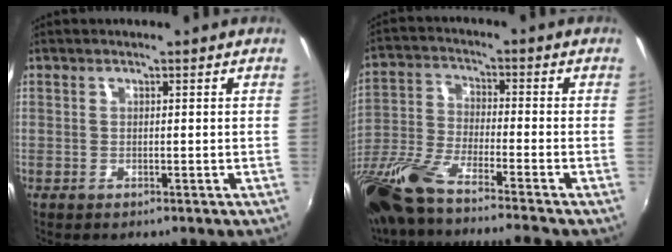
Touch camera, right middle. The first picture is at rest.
{"total": 16.7, "force": [-13.5, 0.6, 9.7], "torque": [-0.203, -0.054, -0.257]}